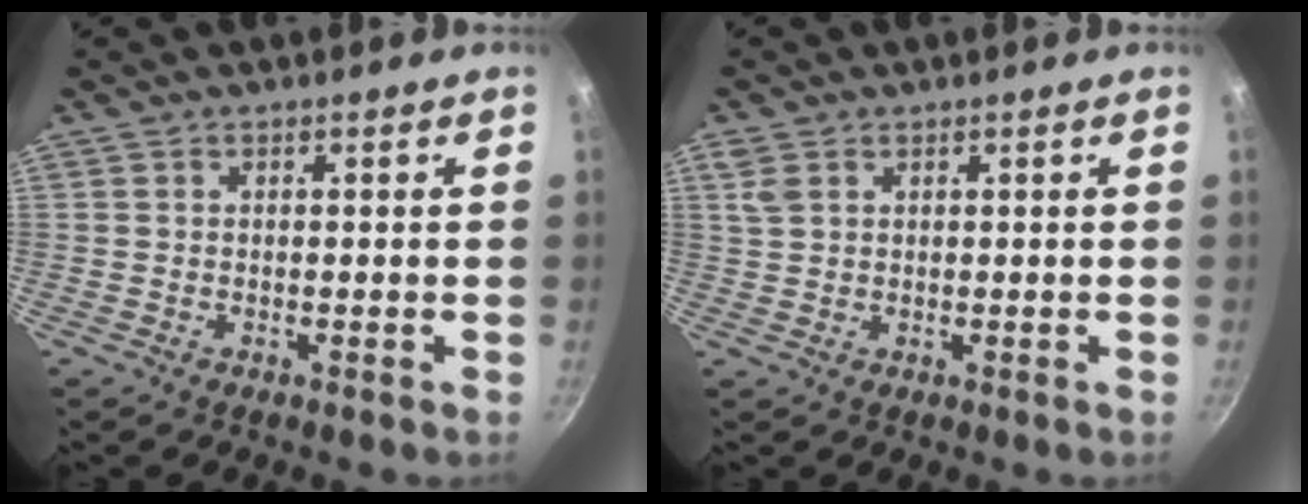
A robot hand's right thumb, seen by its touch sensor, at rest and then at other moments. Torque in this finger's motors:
{"motor_torque": [0.34, 0.77, 0.54, 0.48, 0.00]}